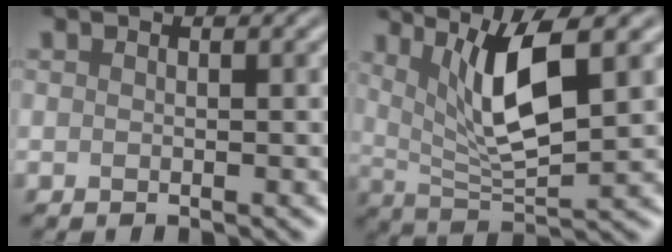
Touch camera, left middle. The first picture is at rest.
{"total": 7.1, "force": [2.8, 1.8, 6.3], "torque": [-0.114, -0.008, 0.053]}